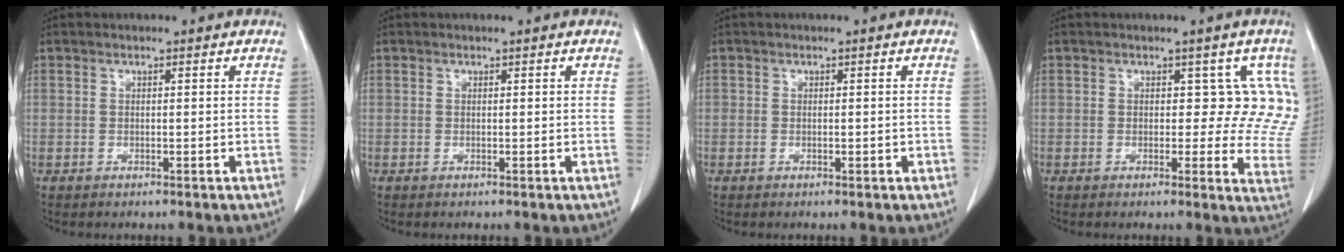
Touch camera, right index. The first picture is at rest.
{"total": 0.0}
{"total": 0.8, "force": [-0.2, 0.5, 0.6], "torque": [-0.011, 0.004, 0.000]}
{"total": 7.9, "force": [2.4, 4.6, 5.9], "torque": [-0.031, 0.000, 0.017]}